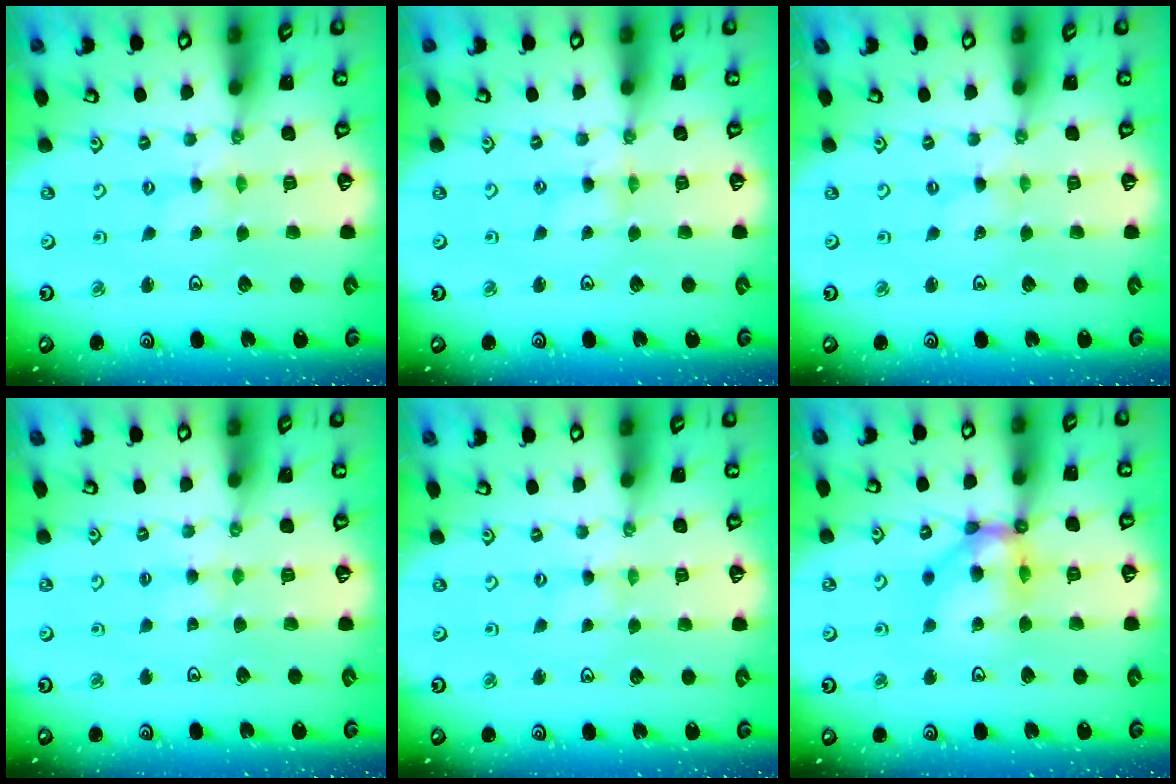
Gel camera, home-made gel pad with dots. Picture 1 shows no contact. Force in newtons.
{"total": 1.0, "press": 0.9, "slide": 0.2}
{"total": 0.0}
{"total": 3.4, "press": 3.4, "slide": 0.5}
{"total": 0.5, "press": 0.5, "slide": 0.1}
{"total": 12.6, "press": 12.5, "slide": 1.8}